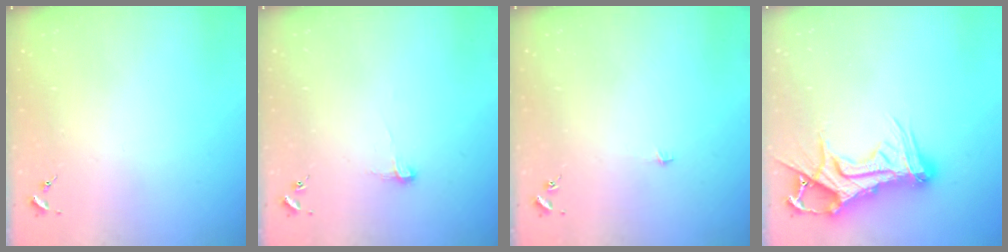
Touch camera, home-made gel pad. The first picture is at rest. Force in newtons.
{"total": 5.6, "press": 5.6, "slide": 0.5}
{"total": 2.6, "press": 2.6, "slide": 0.2}
{"total": 16.2, "press": 16.2, "slide": 1.4}